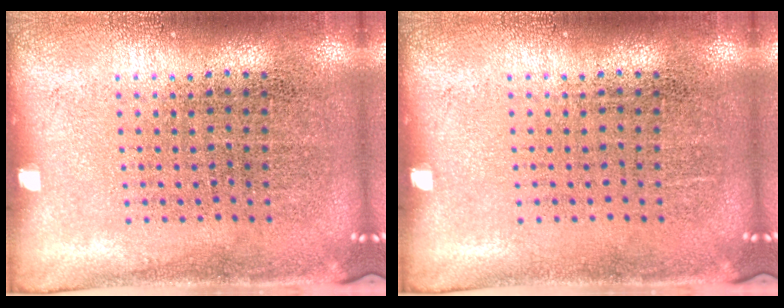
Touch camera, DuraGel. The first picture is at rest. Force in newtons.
{"total": 0.0}